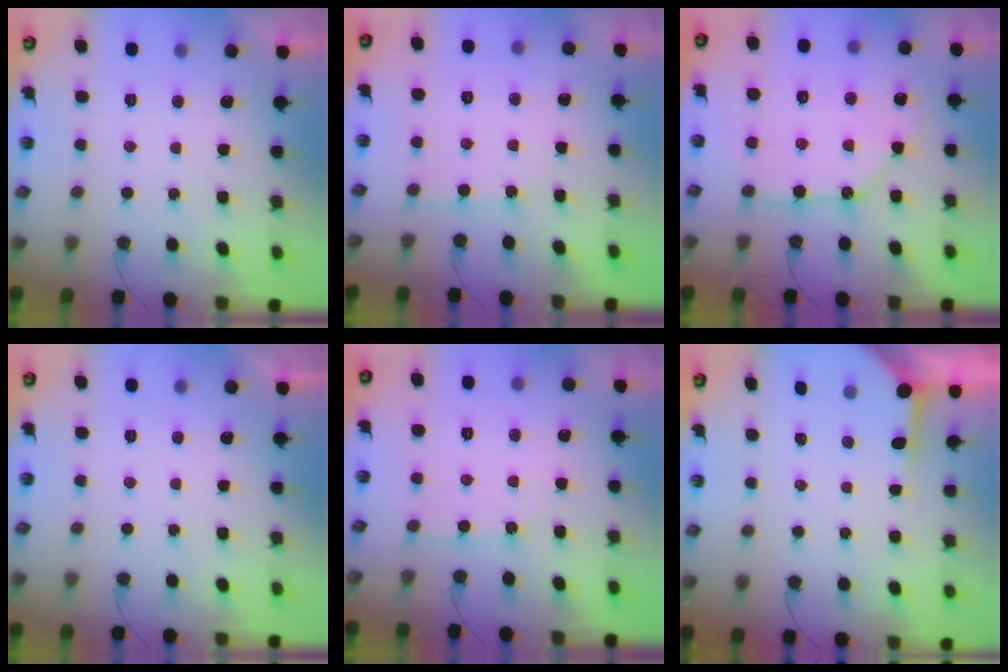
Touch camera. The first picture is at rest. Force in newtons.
{"total": 3.4, "press": 3.4, "slide": 0.4}
{"total": 9.9, "press": 9.8, "slide": 0.9}
{"total": 0.0}
{"total": 3.9, "press": 3.9, "slide": 0.5}
{"total": 3.8, "press": 3.7, "slide": 0.4}